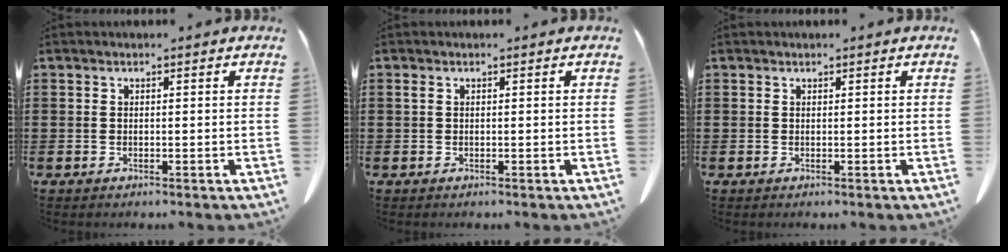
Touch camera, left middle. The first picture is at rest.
{"total": 0.5, "force": [0.1, 0.2, 0.4], "torque": [-0.011, 0.002, 0.001]}
{"total": 0.0}